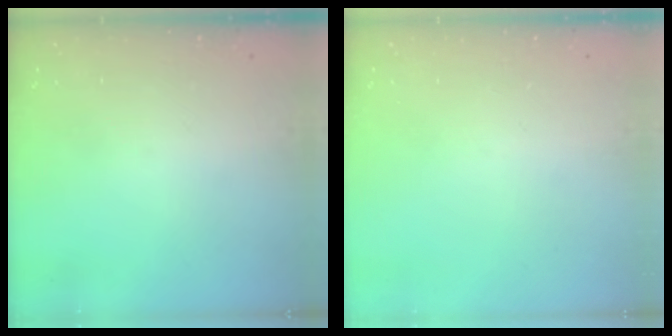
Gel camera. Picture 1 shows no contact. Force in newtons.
{"total": 0.0}